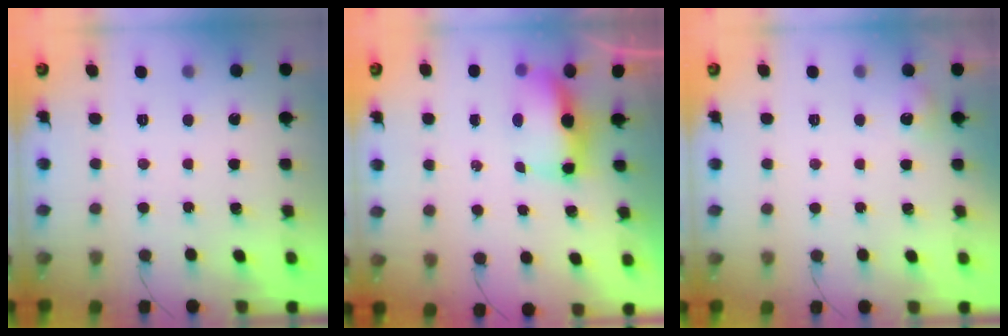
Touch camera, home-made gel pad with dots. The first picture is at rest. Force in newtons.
{"total": 7.0, "press": 6.9, "slide": 1.2}
{"total": 4.5, "press": 4.3, "slide": 1.4}